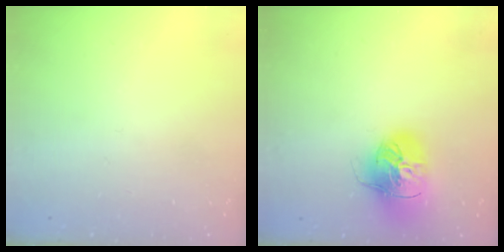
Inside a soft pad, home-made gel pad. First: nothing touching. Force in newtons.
{"total": 16.2, "press": 16.1, "slide": 2.0}